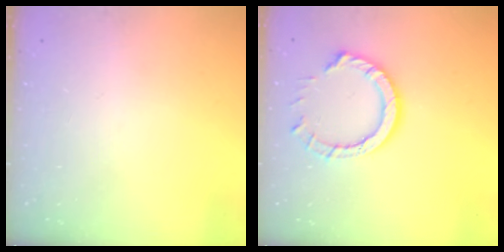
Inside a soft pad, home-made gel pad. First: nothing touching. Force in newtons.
{"total": 10.6, "press": 10.6, "slide": 0.9}